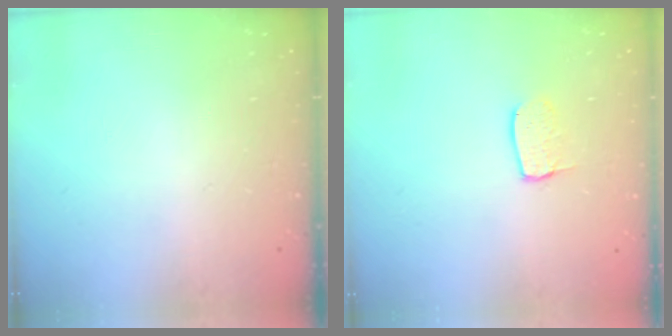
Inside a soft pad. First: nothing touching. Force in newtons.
{"total": 5.5, "press": 5.5, "slide": 0.2}